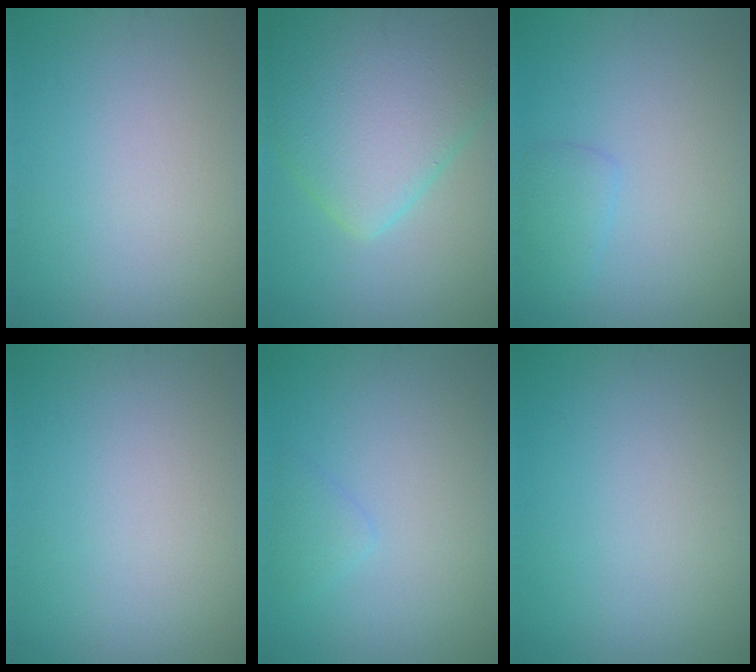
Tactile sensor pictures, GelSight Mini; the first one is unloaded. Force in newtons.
{"total": 9.7, "press": 9.7, "slide": 0.6}
{"total": 1.5, "press": 1.5, "slide": 0.1}
{"total": 0.0}
{"total": 1.2, "press": 1.1, "slide": 0.1}
{"total": 0.0}